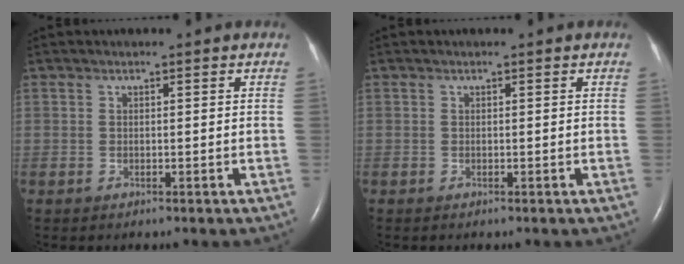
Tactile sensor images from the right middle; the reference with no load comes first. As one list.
[{"total": 0.0}]